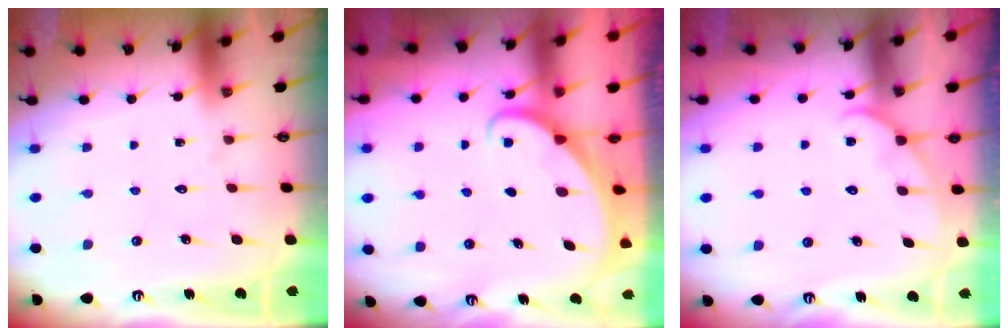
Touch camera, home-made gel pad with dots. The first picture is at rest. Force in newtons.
{"total": 1.6, "press": 1.6, "slide": 0.0}
{"total": 5.5, "press": 5.5, "slide": 0.6}